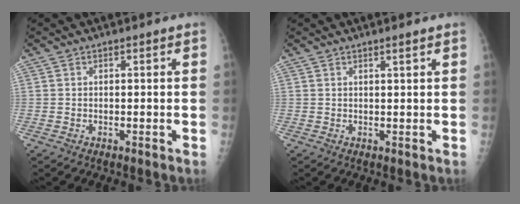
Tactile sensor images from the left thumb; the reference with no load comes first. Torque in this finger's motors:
{"motor_torque": [-0.08, 0.02, -0.17, 0.10, -0.01]}